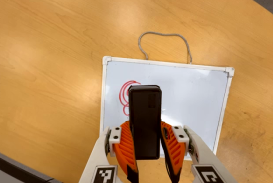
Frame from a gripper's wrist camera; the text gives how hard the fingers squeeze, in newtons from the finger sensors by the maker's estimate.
{"total": 9.2, "left": 7.4, "right": 10.9}